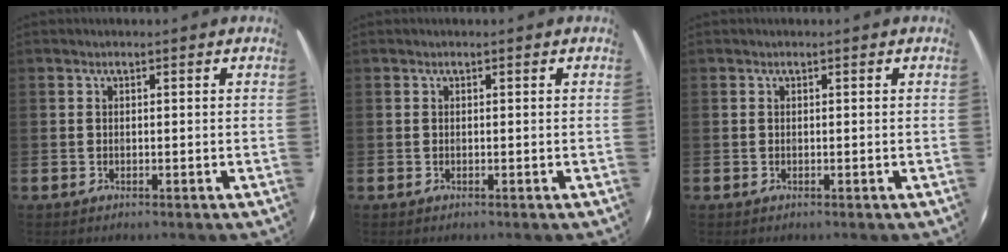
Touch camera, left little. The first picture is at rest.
{"total": 0.0}
{"total": 0.0}